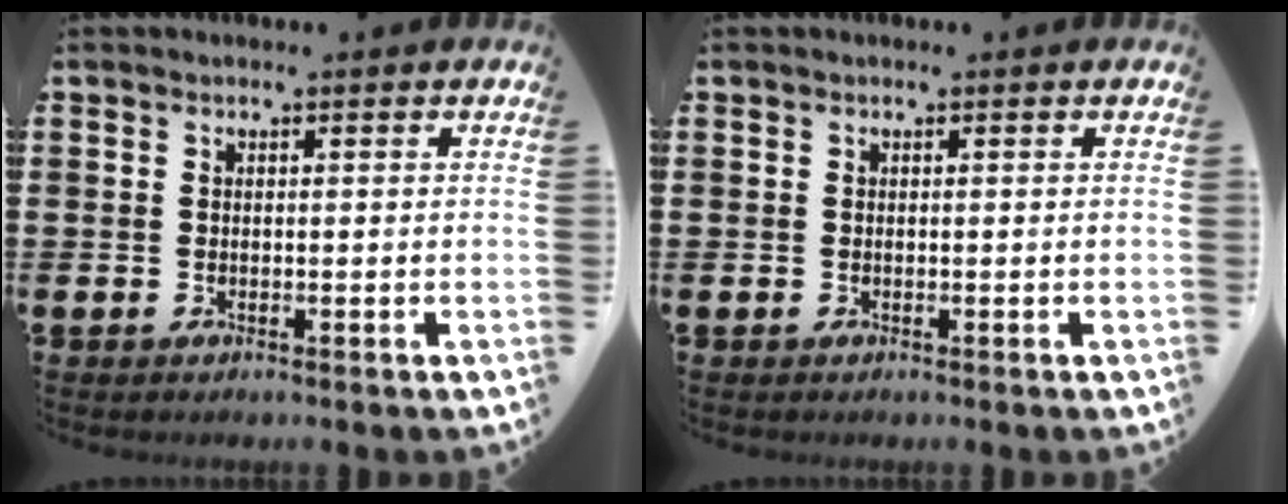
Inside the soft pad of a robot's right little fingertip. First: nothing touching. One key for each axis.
{"total": 0.0}